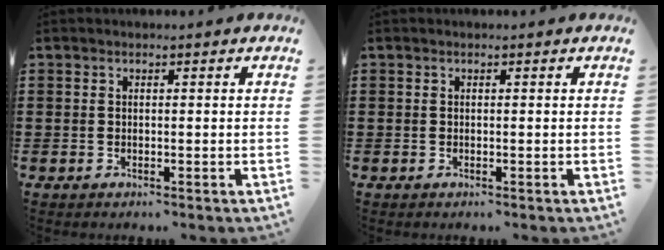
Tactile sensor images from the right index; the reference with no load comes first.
{"total": 0.0}